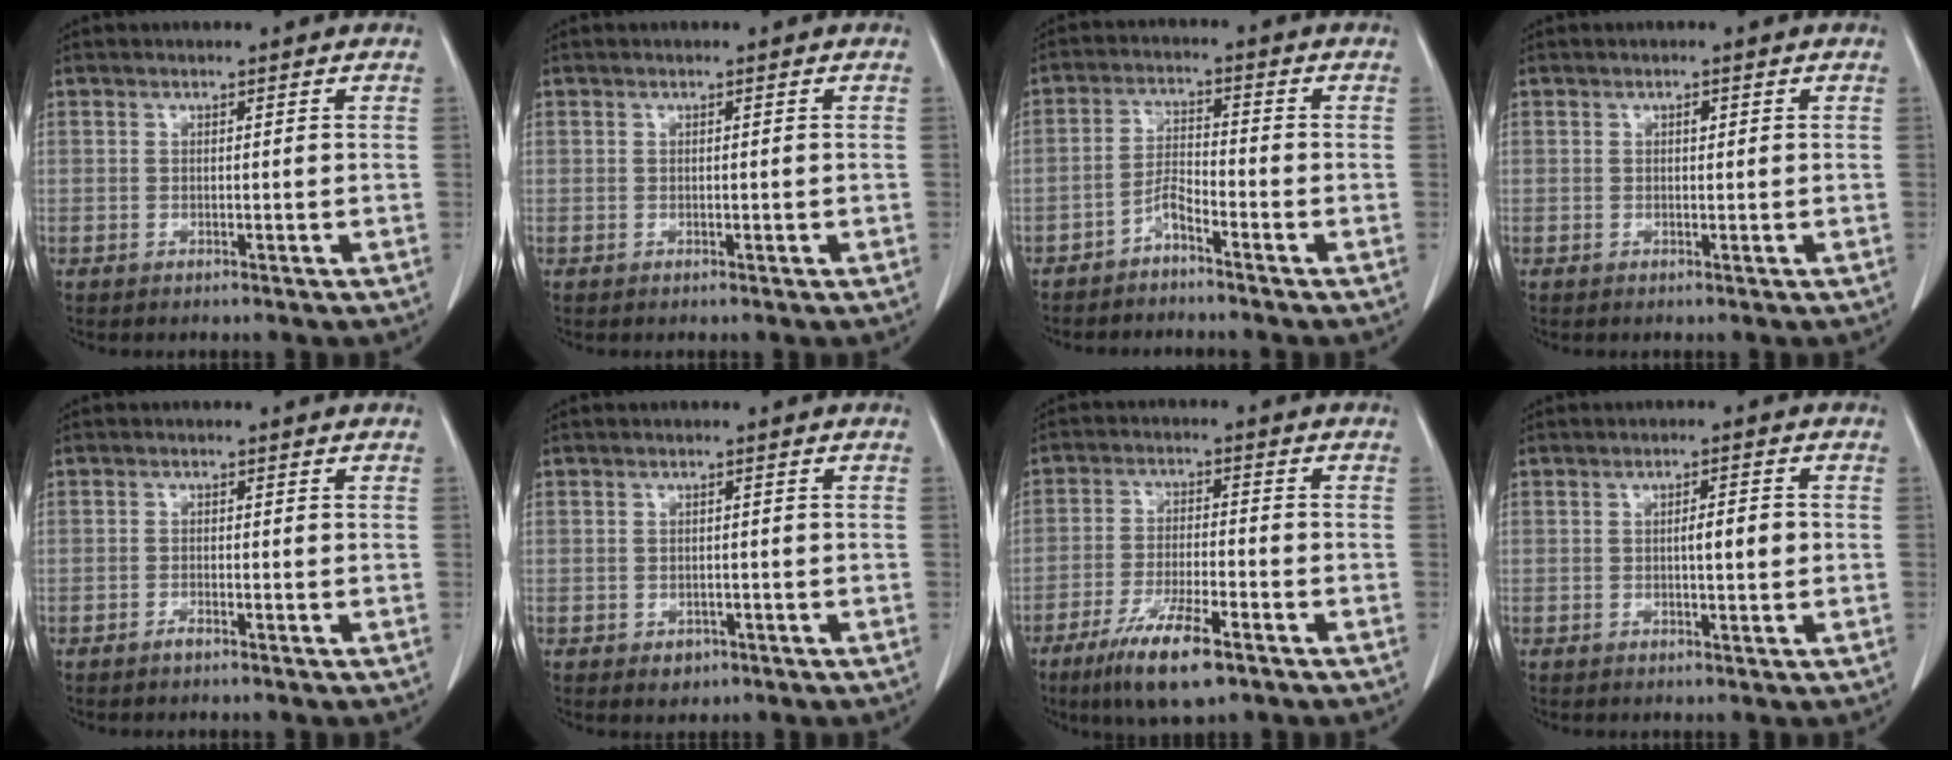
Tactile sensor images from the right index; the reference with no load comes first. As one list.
[{"total": 0.0}, {"total": 3.2, "force": [-2.7, 0.4, 1.7], "torque": [-0.034, 0.002, -0.054]}, {"total": 0.7, "force": [0.2, 0.4, 0.6], "torque": [-0.011, 0.001, 0.003]}, {"total": 0.8, "force": [-0.7, 0.1, 0.4], "torque": [-0.009, 0.001, -0.011]}, {"total": 2.0, "force": [-1.0, 1.6, 0.7], "torque": [-0.004, 0.004, -0.006]}, {"total": 9.7, "force": [-6.0, 1.7, 7.5], "torque": [-0.142, -0.019, -0.102]}, {"total": 3.1, "force": [-0.1, 0.5, 3.0], "torque": [-0.050, 0.001, -0.001]}]